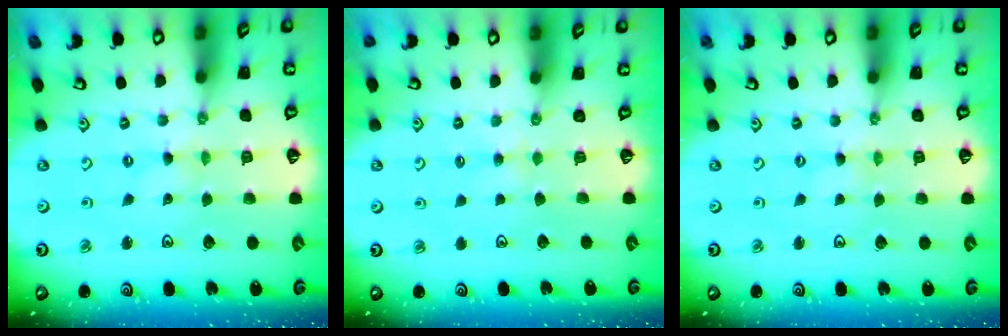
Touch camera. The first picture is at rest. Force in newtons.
{"total": 2.0, "press": 2.0, "slide": 0.4}
{"total": 0.0}